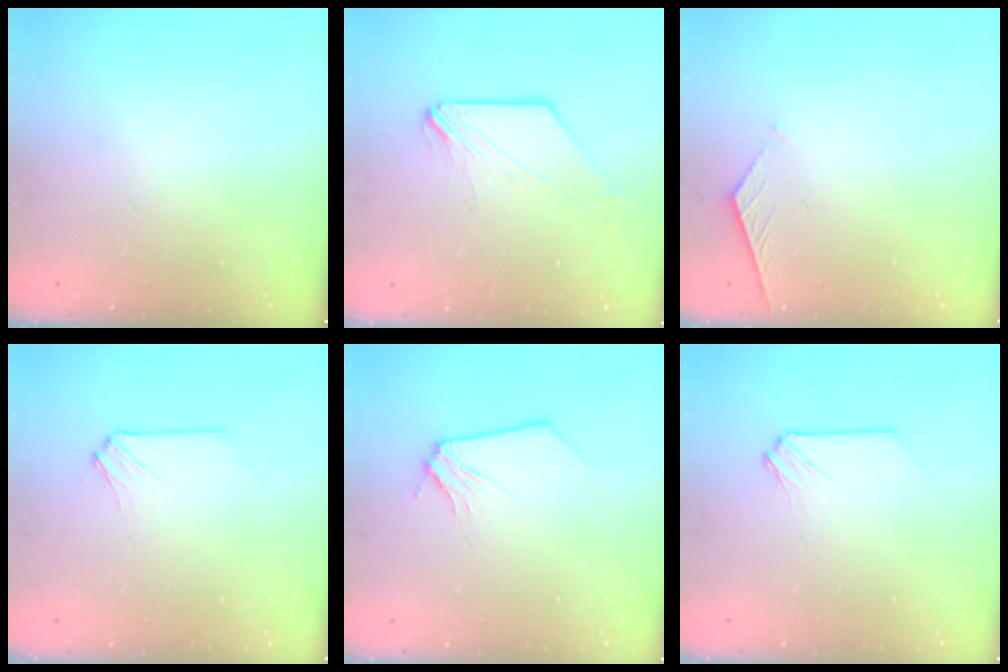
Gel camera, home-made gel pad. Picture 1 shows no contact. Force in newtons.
{"total": 0.0}
{"total": 4.1, "press": 4.1, "slide": 0.3}
{"total": 0.0}
{"total": 0.0}
{"total": 0.0}